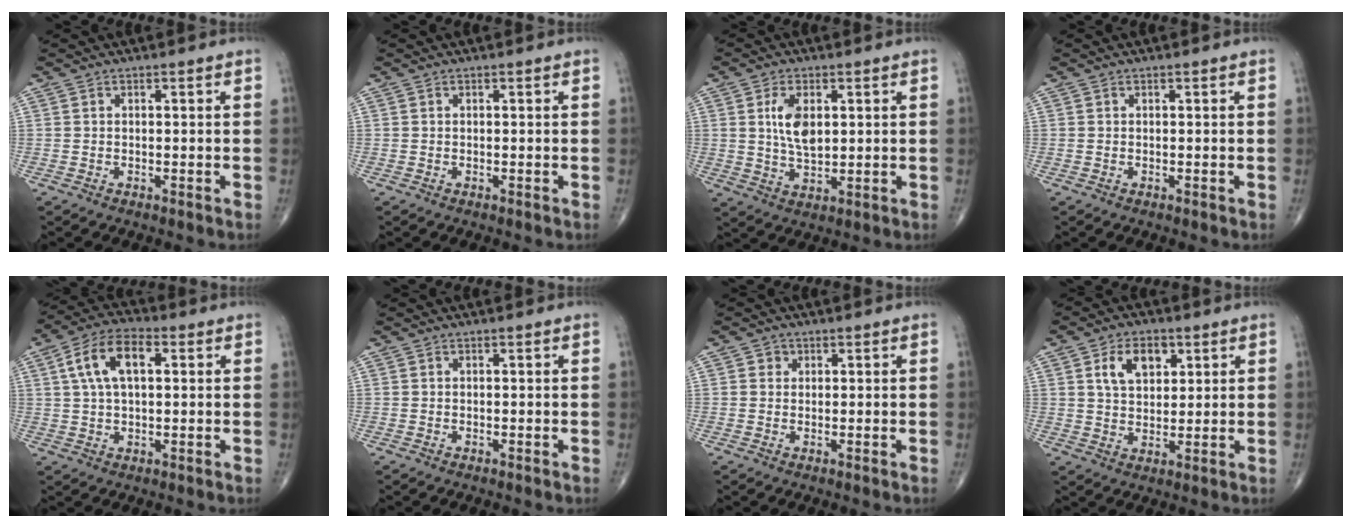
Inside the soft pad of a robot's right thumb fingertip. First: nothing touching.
{"total": 0.0}
{"total": 7.2, "force": [1.7, 3.9, 5.8], "torque": [-0.101, -0.009, 0.035]}
{"total": 0.0}
{"total": 10.6, "force": [2.7, 5.5, 8.7], "torque": [-0.162, 0.020, 0.044]}
{"total": 0.0}
{"total": 1.5, "force": [0.5, 1.3, 0.3], "torque": [0.006, 0.000, 0.003]}
{"total": 8.1, "force": [3.2, 5.1, 5.3], "torque": [-0.069, -0.009, 0.057]}